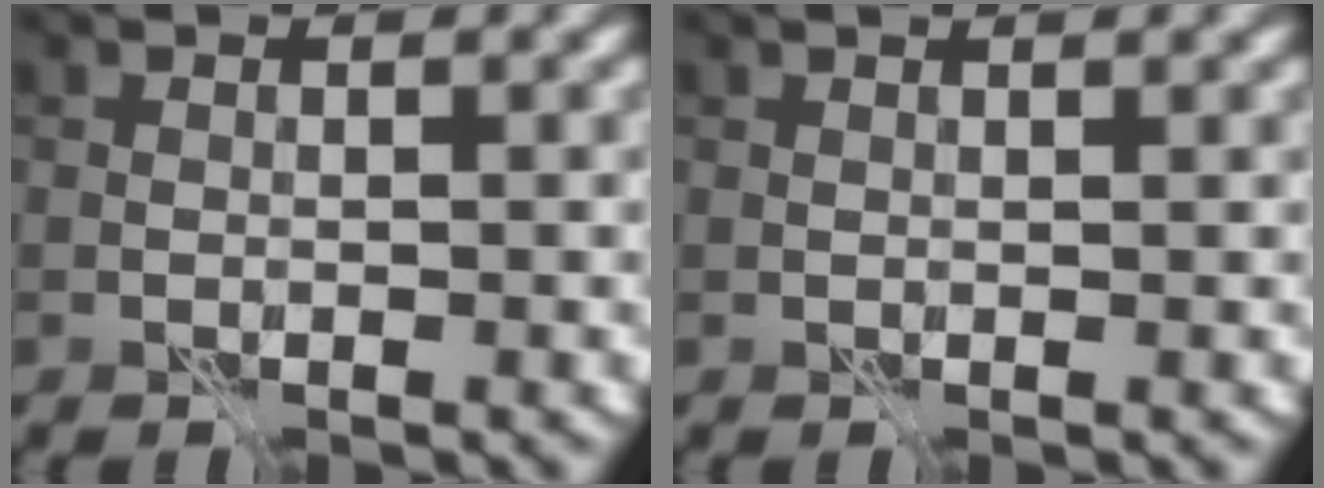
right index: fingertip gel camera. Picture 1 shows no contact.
{"total": 1.1, "force": [0.9, 0.0, 0.6], "torque": [-0.012, -0.004, 0.011]}